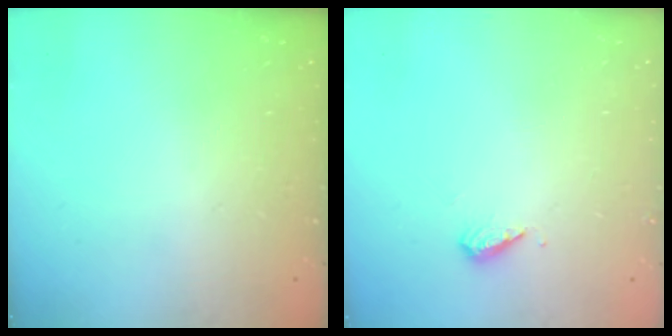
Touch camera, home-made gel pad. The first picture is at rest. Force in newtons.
{"total": 5.8, "press": 5.6, "slide": 1.3}